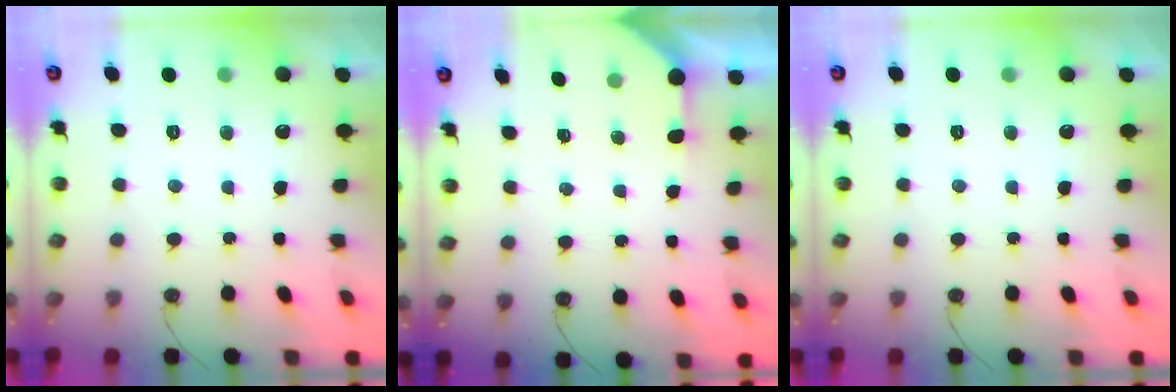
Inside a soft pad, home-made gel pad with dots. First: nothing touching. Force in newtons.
{"total": 2.8, "press": 2.8, "slide": 0.3}
{"total": 0.0}